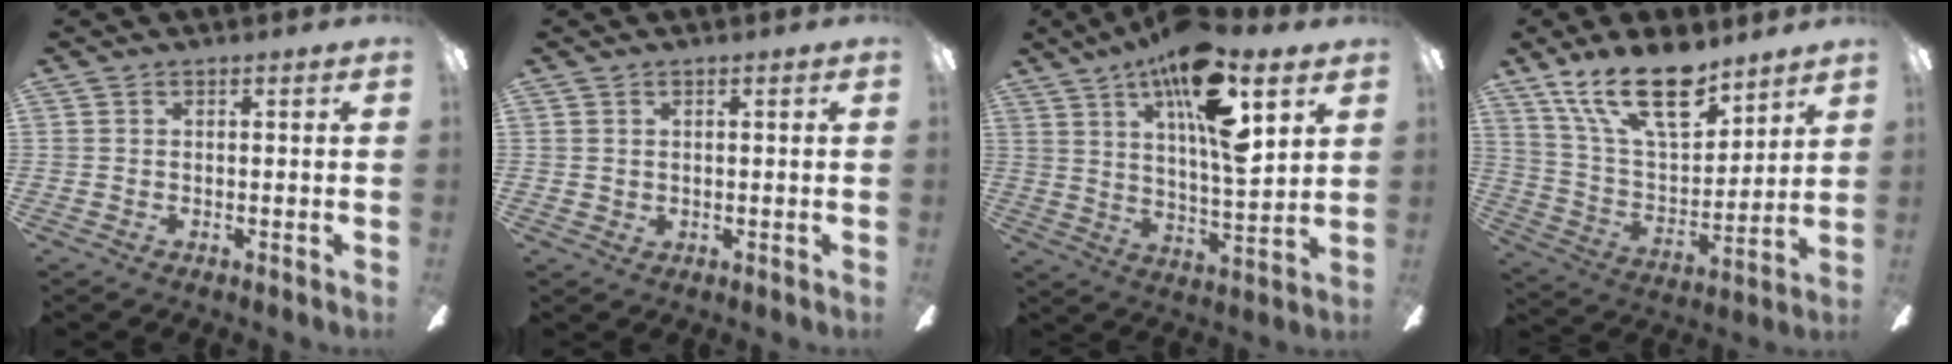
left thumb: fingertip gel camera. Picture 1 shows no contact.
{"total": 0.9, "force": [0.4, 0.8, 0.1], "torque": [-0.003, 0.004, 0.006]}
{"total": 19.7, "force": [10.5, 5.4, 15.7], "torque": [-0.255, -0.043, 0.162]}
{"total": 20.5, "force": [13.3, 9.0, 12.7], "torque": [-0.237, -0.066, 0.235]}